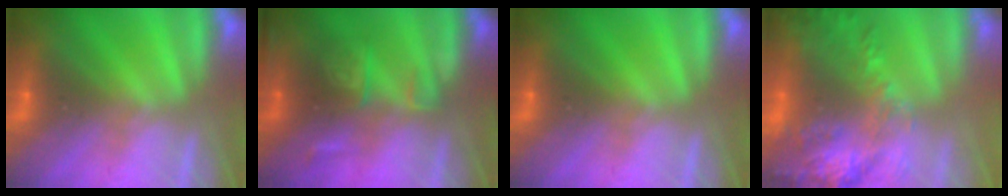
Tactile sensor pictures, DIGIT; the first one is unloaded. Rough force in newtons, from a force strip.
{"total": 2.6}
{"total": 0.0}
{"total": 8.7}